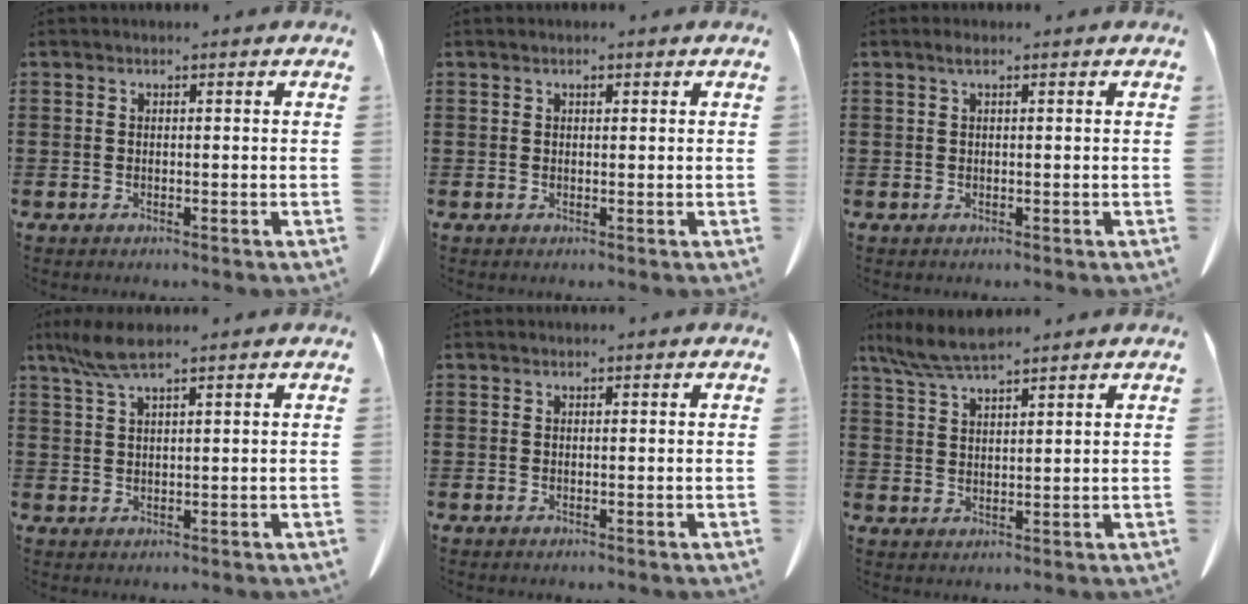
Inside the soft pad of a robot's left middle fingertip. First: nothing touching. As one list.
[{"total": 0.6, "force": [0.4, 0.2, 0.4], "torque": [-0.010, 0.002, 0.007]}, {"total": 0.9, "force": [0.4, 0.1, 0.8], "torque": [-0.017, 0.002, 0.007]}, {"total": 4.9, "force": [3.4, 0.8, 3.5], "torque": [-0.084, -0.005, 0.060]}, {"total": 0.0}, {"total": 5.8, "force": [4.8, 0.7, 3.2], "torque": [-0.075, -0.013, 0.090]}]